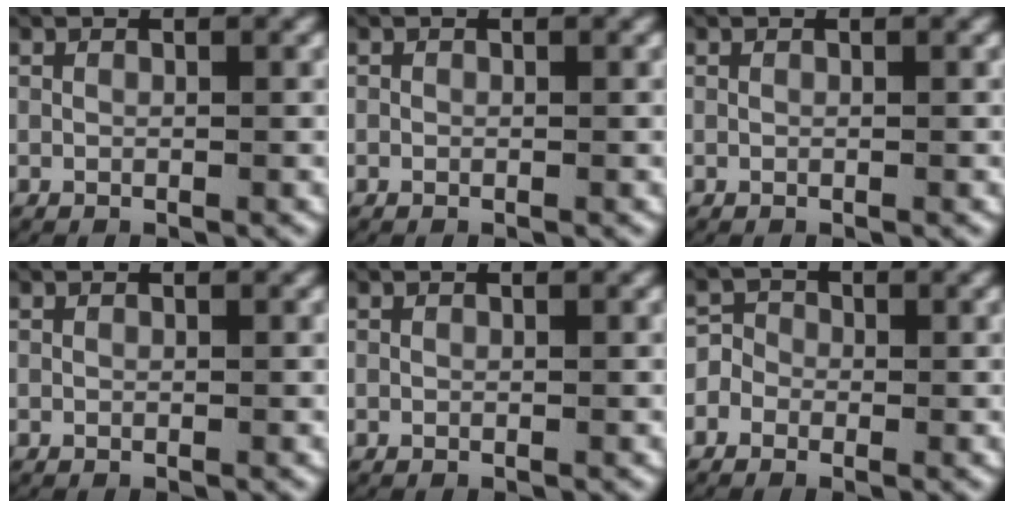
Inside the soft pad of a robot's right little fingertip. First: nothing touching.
{"total": 0.0}
{"total": 0.0}
{"total": 0.0}
{"total": 0.0}
{"total": 4.3, "force": [-0.2, 4.0, 1.5], "torque": [-0.035, 0.006, -0.019]}